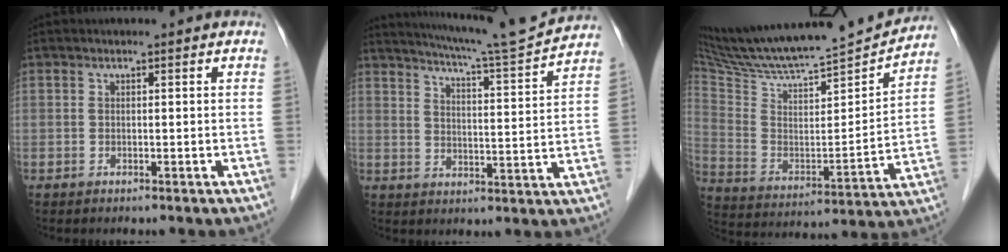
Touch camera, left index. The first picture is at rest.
{"total": 13.2, "force": [12.3, -1.9, 4.2], "torque": [-0.080, -0.028, 0.174]}
{"total": 23.4, "force": [22.0, 1.5, 8.0], "torque": [-0.147, -0.031, 0.350]}